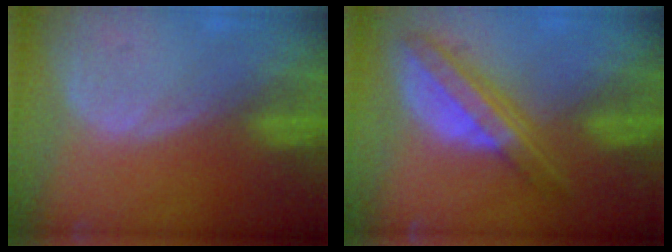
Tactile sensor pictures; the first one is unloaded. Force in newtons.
{"total": 7.6, "press": 6.4, "slide": 4.1}